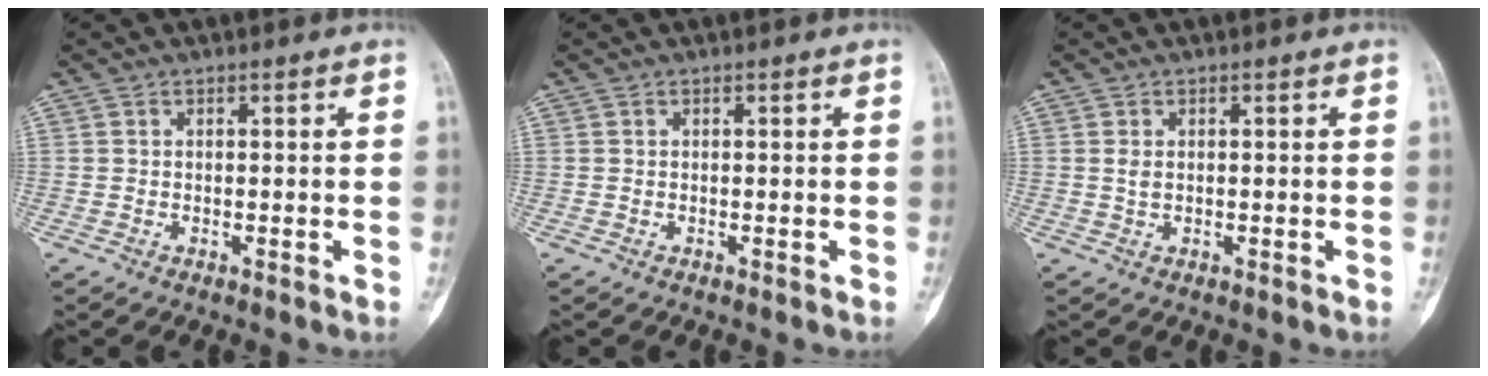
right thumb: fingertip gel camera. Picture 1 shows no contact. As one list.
[{"total": 0.0}, {"total": 1.1, "force": [0.2, 0.6, 0.8], "torque": [-0.014, 0.000, 0.006]}]